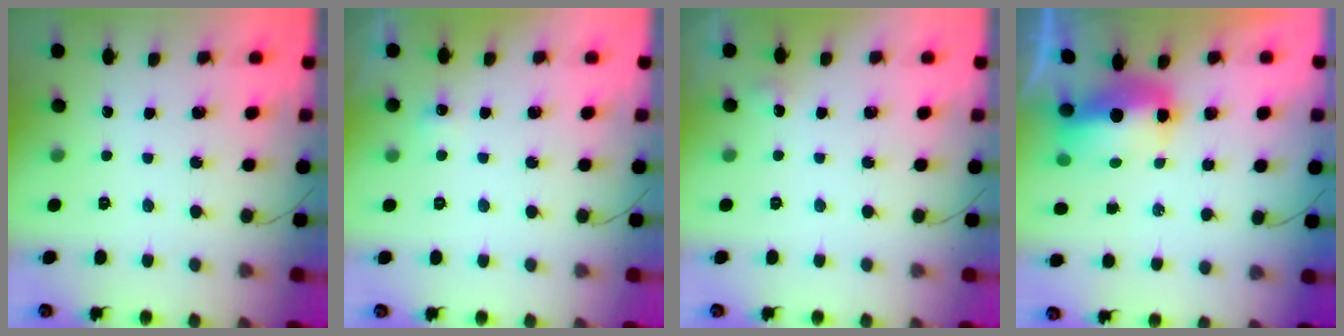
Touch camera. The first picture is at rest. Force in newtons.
{"total": 8.9, "press": 3.0, "slide": 8.4}
{"total": 4.0, "press": 3.7, "slide": 1.4}
{"total": 8.2, "press": 8.0, "slide": 1.8}